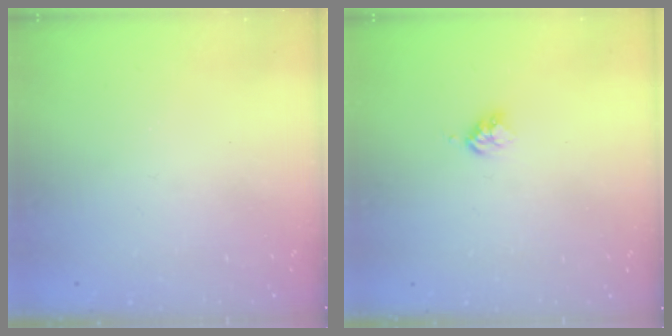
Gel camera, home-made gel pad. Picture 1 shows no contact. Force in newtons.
{"total": 3.0, "press": 2.9, "slide": 0.4}